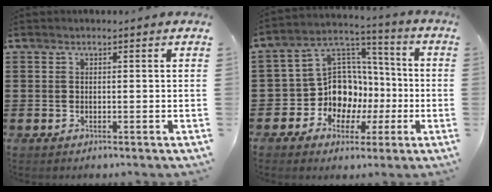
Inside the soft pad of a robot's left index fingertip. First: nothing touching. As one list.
[{"total": 11.8, "force": [-2.8, 10.4, 4.8], "torque": [-0.127, 0.004, -0.046]}]